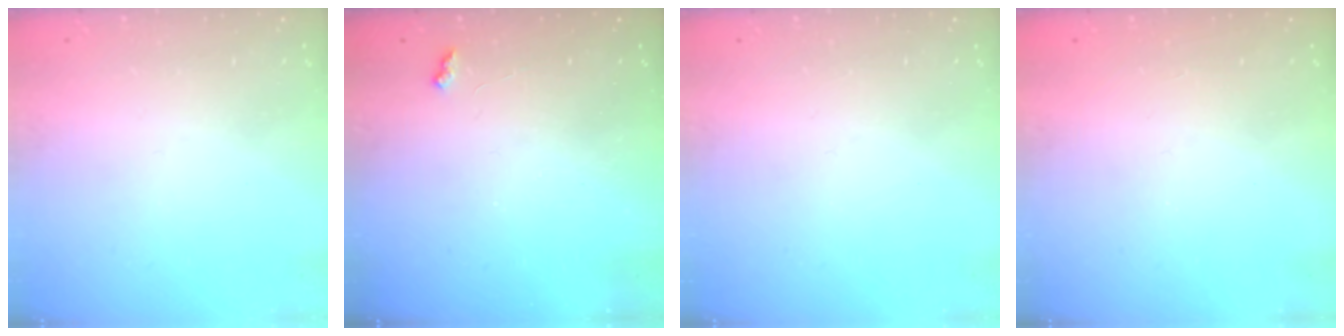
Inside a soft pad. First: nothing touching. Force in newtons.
{"total": 2.1, "press": 2.1, "slide": 0.5}
{"total": 0.0}
{"total": 0.9, "press": 0.9, "slide": 0.2}